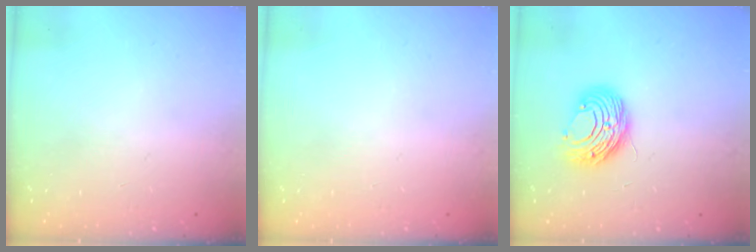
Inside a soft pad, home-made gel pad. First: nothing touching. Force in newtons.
{"total": 0.0}
{"total": 9.1, "press": 9.1, "slide": 0.5}